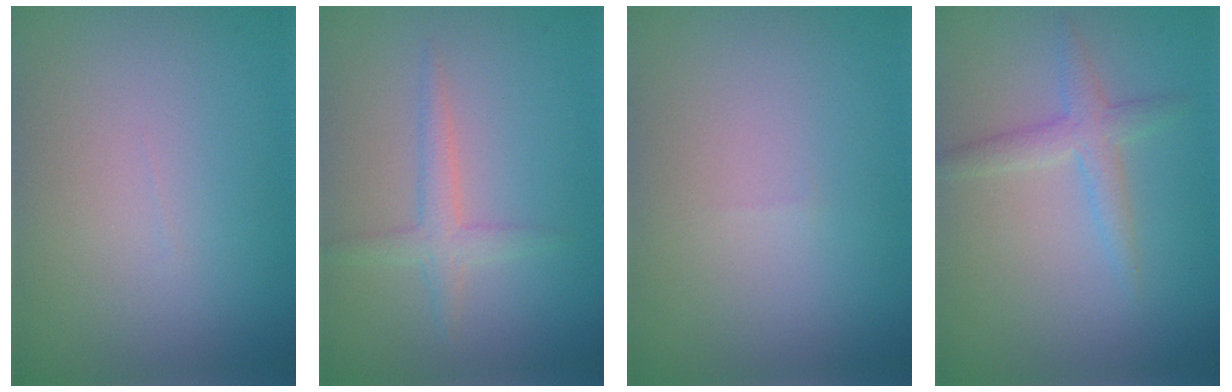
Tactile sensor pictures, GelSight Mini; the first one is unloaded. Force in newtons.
{"total": 2.2, "press": 2.2, "slide": 0.1}
{"total": 0.0}
{"total": 2.4, "press": 2.4, "slide": 0.1}